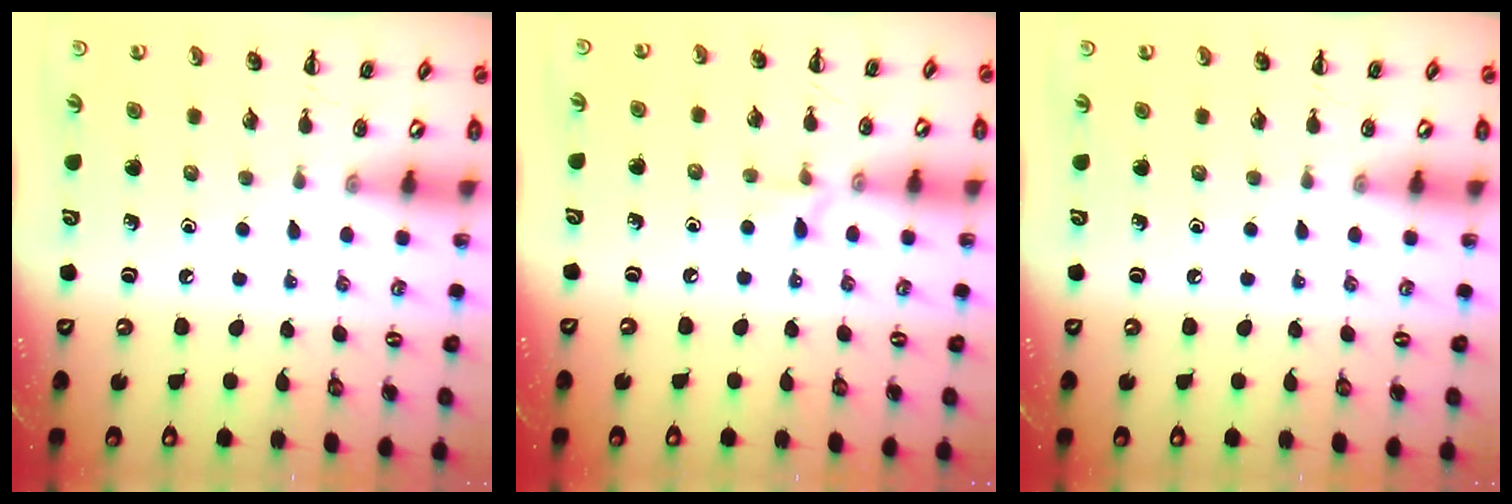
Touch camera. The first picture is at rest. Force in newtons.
{"total": 4.6, "press": 4.4, "slide": 1.4}
{"total": 0.0}